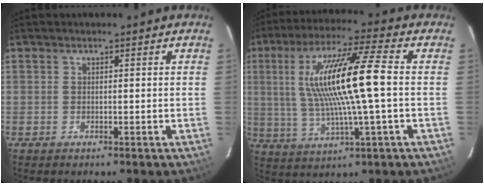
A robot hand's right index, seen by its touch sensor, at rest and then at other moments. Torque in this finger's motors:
{"motor_torque": [0.78, 0.04, 1.05, 0.21]}